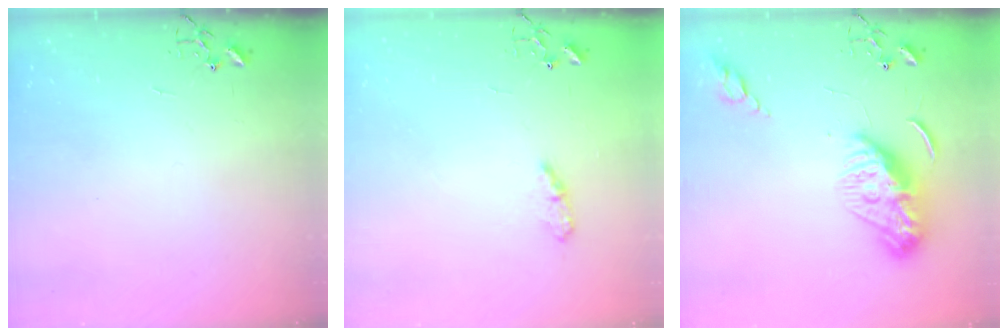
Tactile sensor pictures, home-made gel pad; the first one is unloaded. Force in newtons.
{"total": 6.4, "press": 6.4, "slide": 0.5}
{"total": 12.6, "press": 12.5, "slide": 1.1}